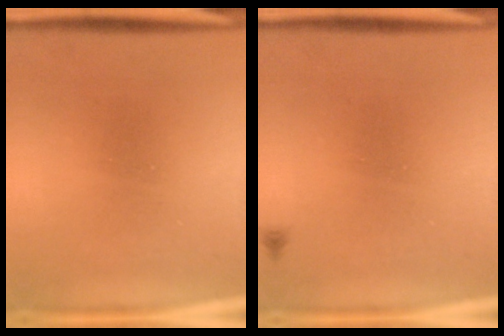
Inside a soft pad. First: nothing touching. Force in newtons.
{"total": 0.9}